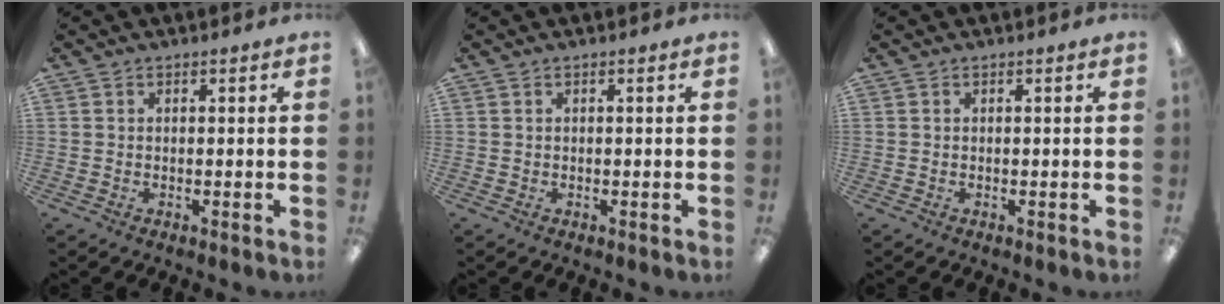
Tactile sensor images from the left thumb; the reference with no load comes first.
{"total": 0.0}
{"total": 0.0}